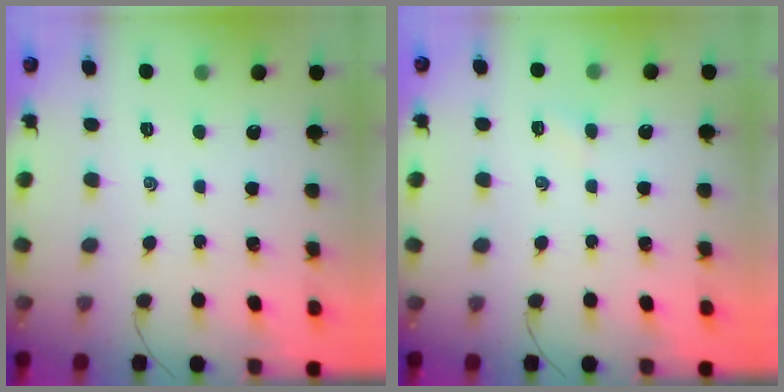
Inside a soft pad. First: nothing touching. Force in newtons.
{"total": 1.6, "press": 1.5, "slide": 0.5}